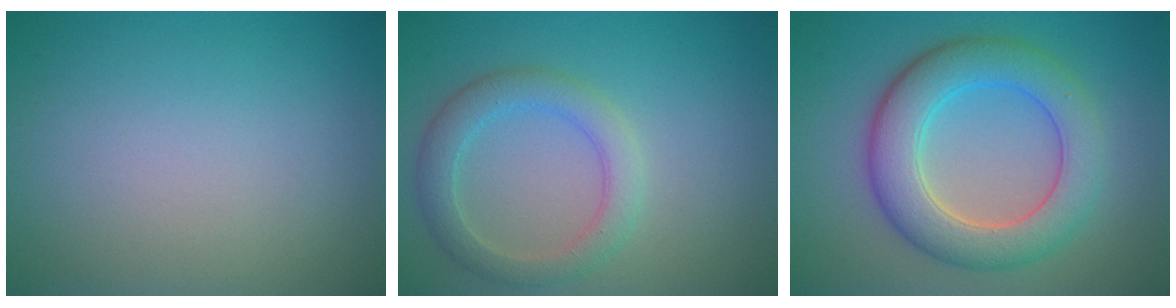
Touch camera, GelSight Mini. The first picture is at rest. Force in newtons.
{"total": 3.3, "press": 3.3, "slide": 0.2}
{"total": 7.1, "press": 7.1, "slide": 0.3}